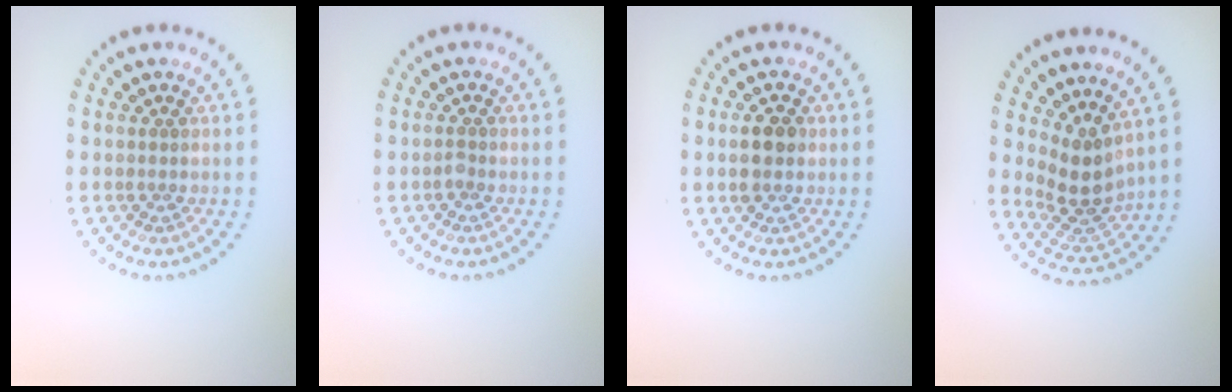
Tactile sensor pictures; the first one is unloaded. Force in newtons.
{"total": 0.6, "press": 0.5, "slide": 0.3}
{"total": 2.9, "press": 2.9, "slide": 0.2}
{"total": 3.7, "press": 2.8, "slide": 2.5}